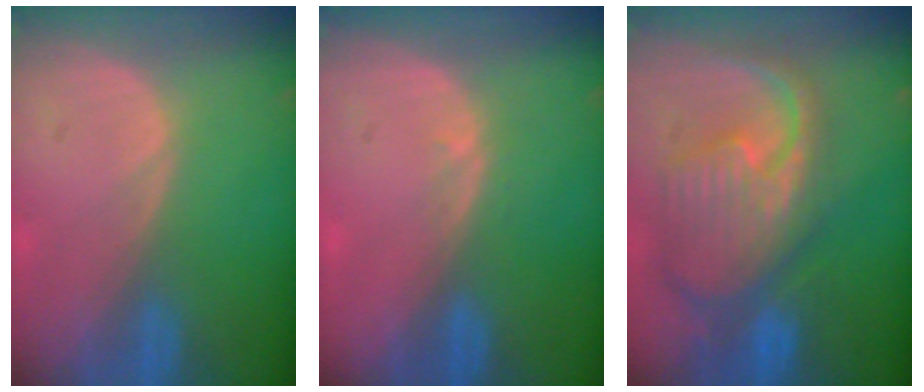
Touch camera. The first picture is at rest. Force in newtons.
{"total": 0.8, "press": 0.6, "slide": 0.6}
{"total": 12.2, "press": 10.5, "slide": 6.2}